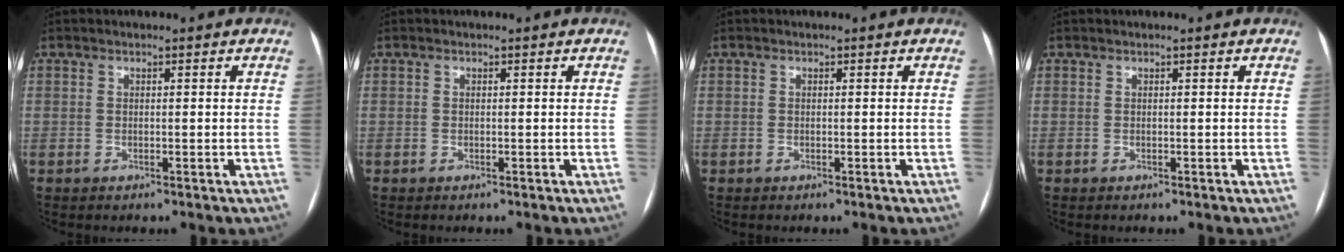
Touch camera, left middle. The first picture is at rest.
{"total": 0.0}
{"total": 0.0}
{"total": 0.0}